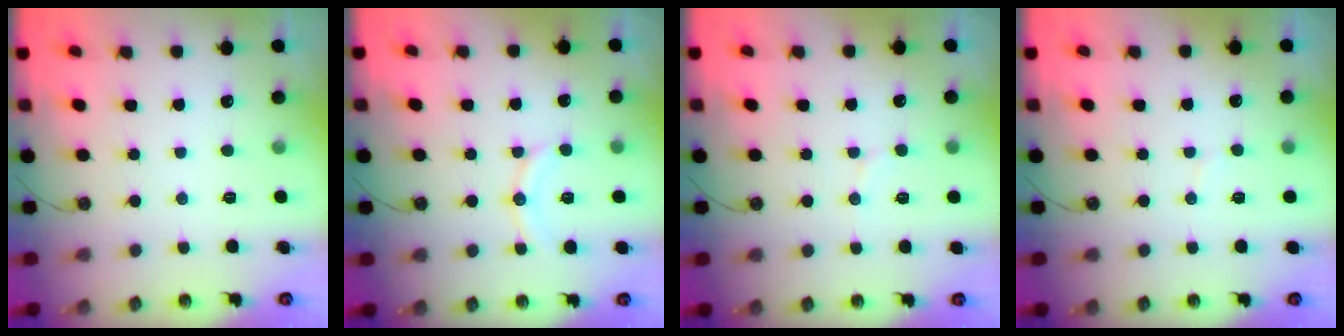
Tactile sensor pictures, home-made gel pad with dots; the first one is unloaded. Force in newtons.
{"total": 9.0, "press": 8.8, "slide": 1.9}
{"total": 6.1, "press": 6.1, "slide": 0.4}
{"total": 2.8, "press": 2.8, "slide": 0.3}